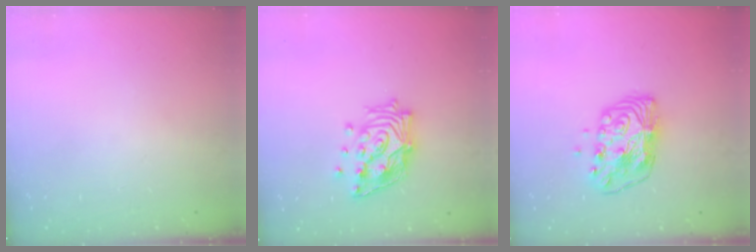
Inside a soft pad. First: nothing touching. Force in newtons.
{"total": 16.7, "press": 16.7, "slide": 1.2}
{"total": 11.4, "press": 11.4, "slide": 0.8}